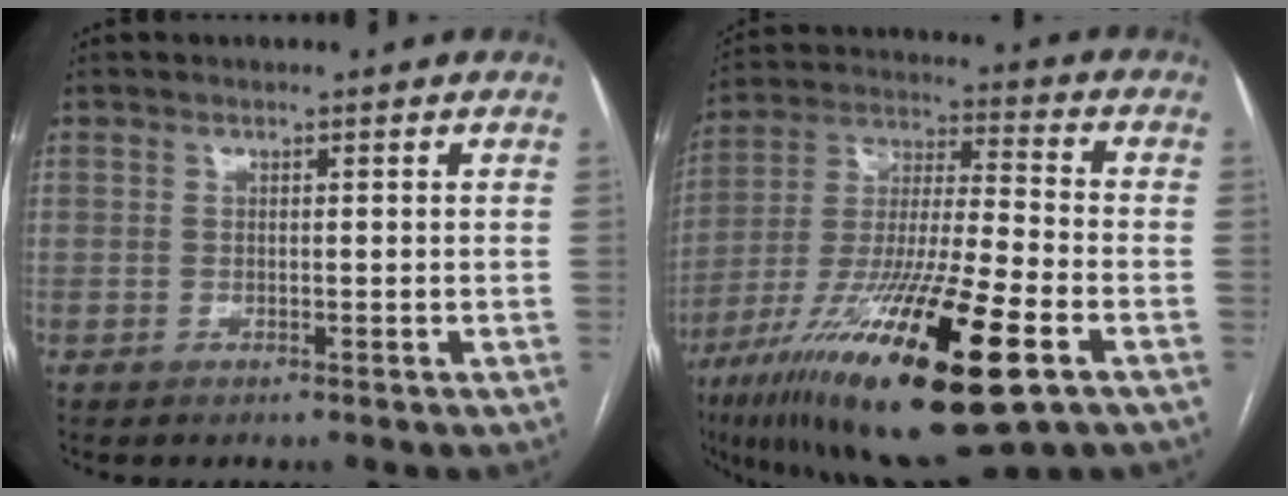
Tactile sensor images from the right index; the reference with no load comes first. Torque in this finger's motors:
{"motor_torque": [2.14, 0.00, 1.03, 0.21]}